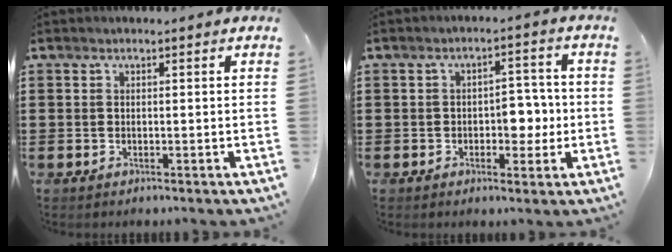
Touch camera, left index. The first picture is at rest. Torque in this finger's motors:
{"motor_torque": [0.20, 0.31, 0.32, 0.03]}